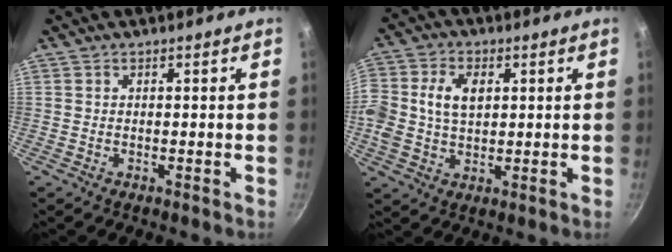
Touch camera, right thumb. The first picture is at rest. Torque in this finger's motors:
{"motor_torque": [0.93, 0.83, 1.31, 0.19, 0.33]}